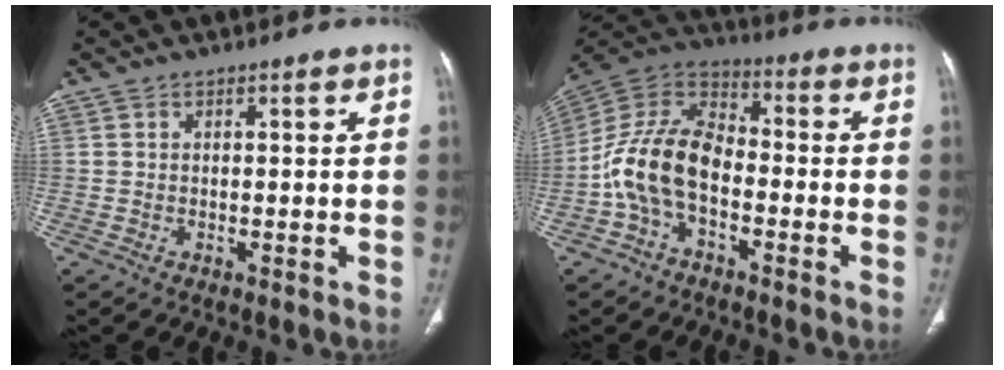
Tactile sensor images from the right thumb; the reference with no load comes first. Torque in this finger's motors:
{"motor_torque": [2.10, 2.52, 1.55, -1.22, 0.12]}